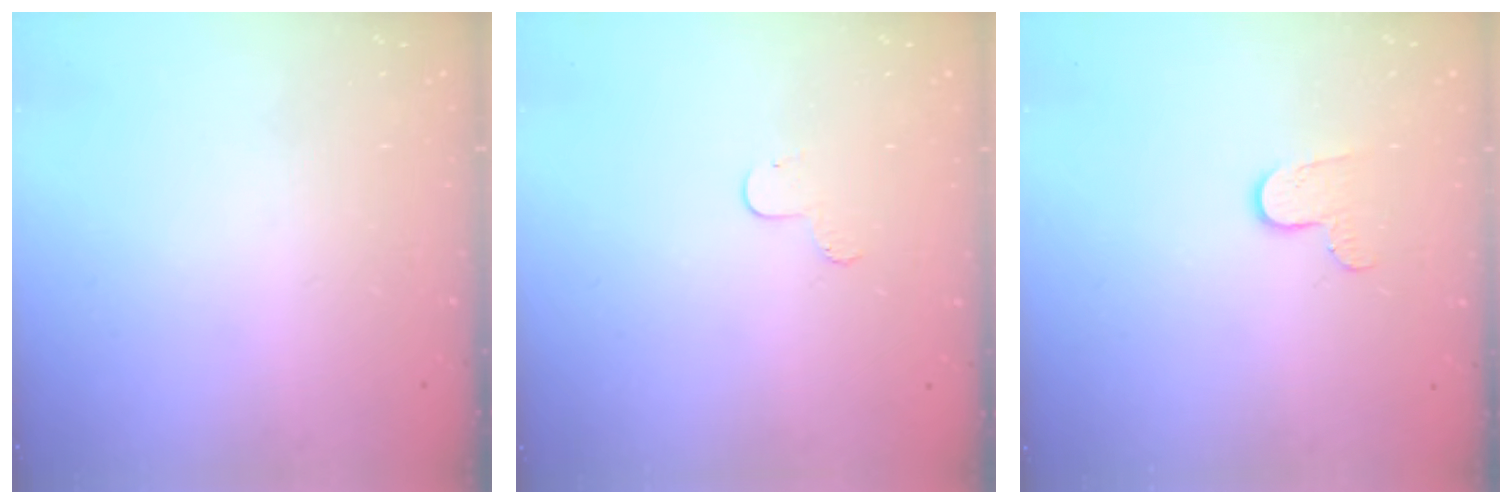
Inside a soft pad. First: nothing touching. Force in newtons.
{"total": 4.8, "press": 4.8, "slide": 0.5}
{"total": 6.9, "press": 6.9, "slide": 0.7}